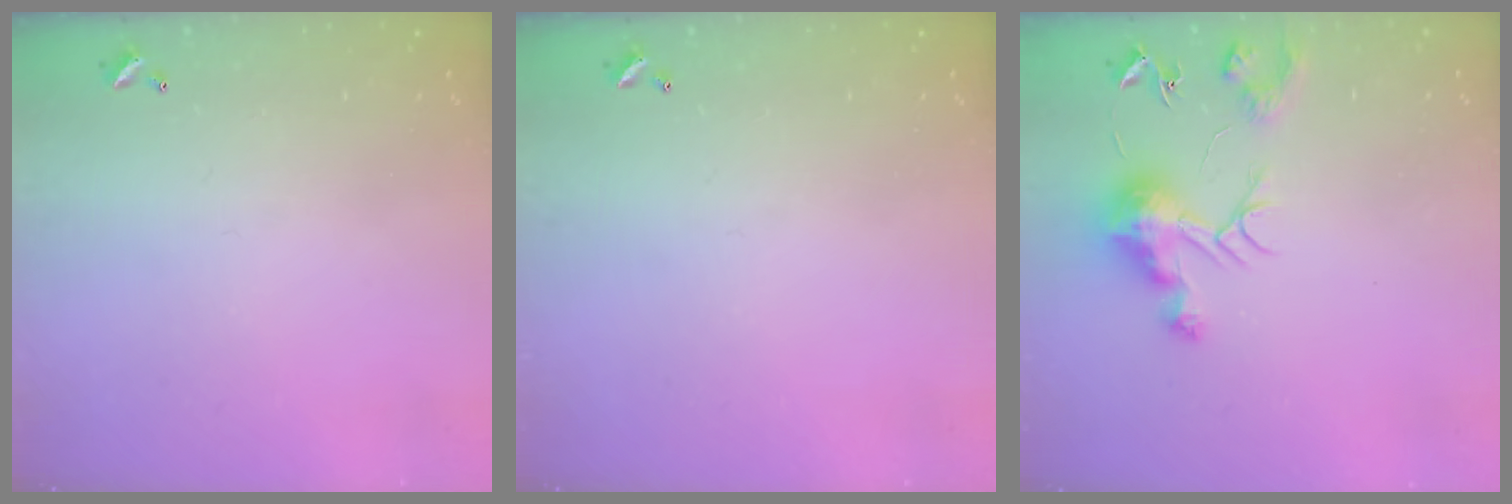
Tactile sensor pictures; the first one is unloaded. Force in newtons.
{"total": 0.0}
{"total": 10.0, "press": 10.0, "slide": 0.6}